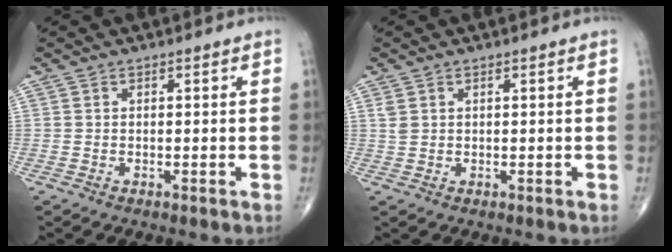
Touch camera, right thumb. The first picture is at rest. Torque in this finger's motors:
{"motor_torque": [-0.10, -0.08, 0.27, 0.13, 0.00]}